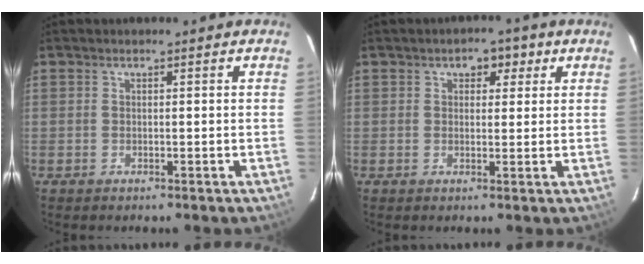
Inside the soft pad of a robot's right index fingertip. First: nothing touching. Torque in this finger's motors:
{"motor_torque": [0.01, 0.02, 0.04, 0.03]}